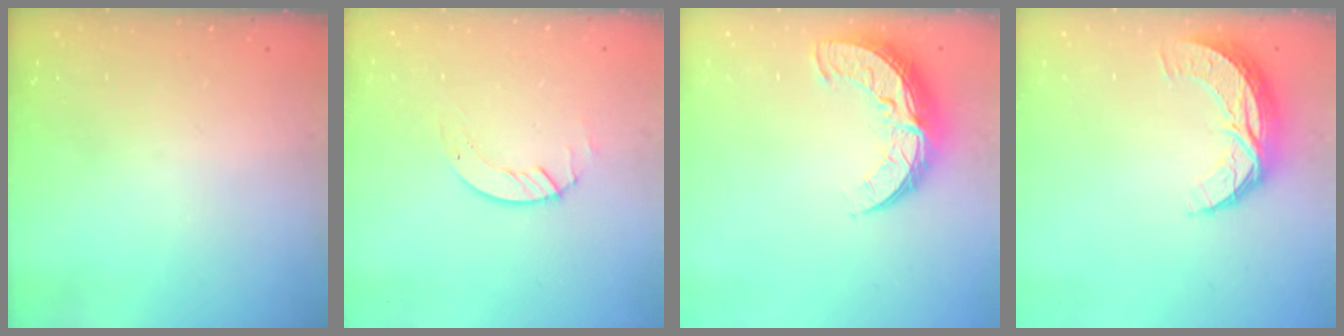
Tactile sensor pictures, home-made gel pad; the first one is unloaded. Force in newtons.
{"total": 2.0, "press": 2.0, "slide": 0.2}
{"total": 11.4, "press": 11.3, "slide": 0.8}
{"total": 8.9, "press": 8.9, "slide": 0.6}